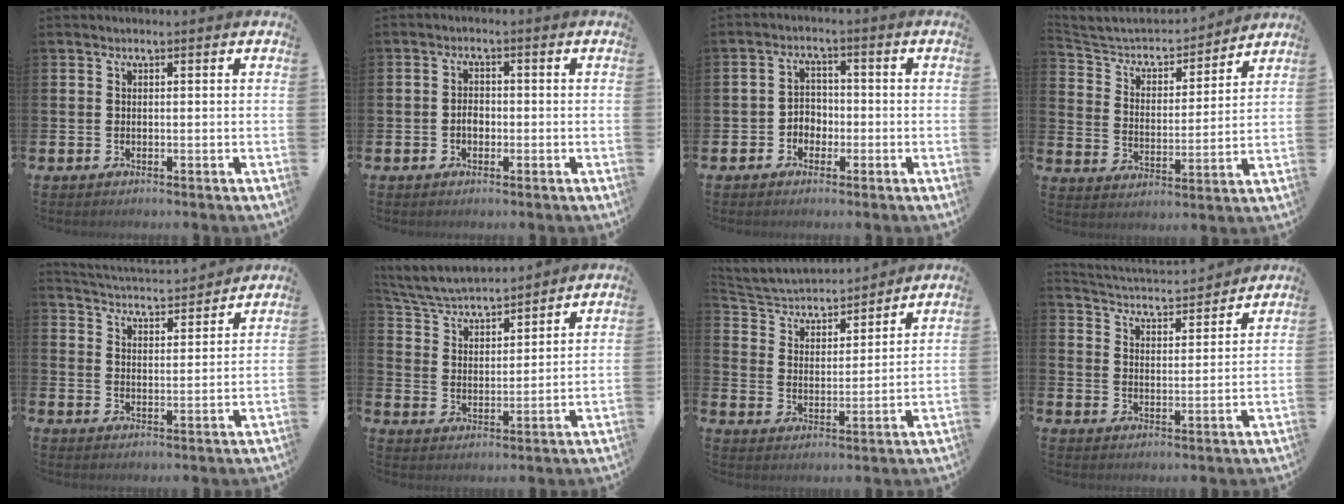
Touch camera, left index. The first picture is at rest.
{"total": 2.1, "force": [-0.5, 1.5, 1.4], "torque": [-0.014, 0.000, -0.014]}
{"total": 2.9, "force": [-1.6, 2.3, 0.8], "torque": [-0.017, 0.006, -0.038]}
{"total": 5.6, "force": [5.2, 1.9, 1.0], "torque": [-0.057, -0.043, 0.085]}
{"total": 4.1, "force": [4.1, 0.3, 0.1], "torque": [-0.024, -0.034, 0.069]}
{"total": 5.6, "force": [5.4, 0.9, 1.2], "torque": [-0.051, -0.038, 0.093]}
{"total": 4.4, "force": [4.2, 1.4, 0.5], "torque": [-0.041, -0.039, 0.066]}
{"total": 4.0, "force": [4.0, 0.5, 0.1], "torque": [-0.027, -0.036, 0.065]}